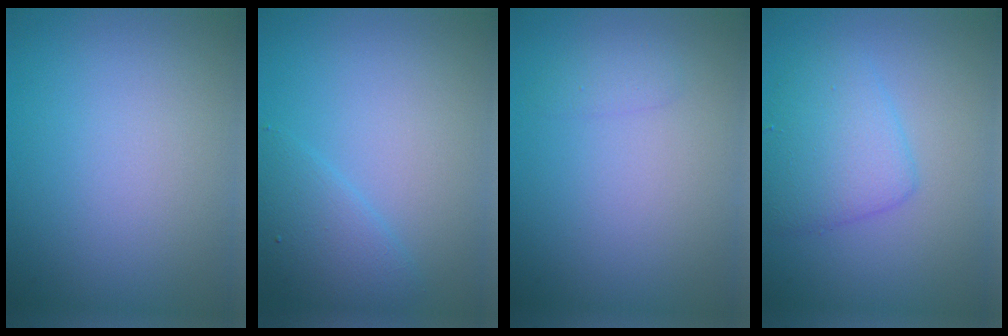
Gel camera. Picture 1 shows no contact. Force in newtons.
{"total": 2.6, "press": 2.6, "slide": 0.1}
{"total": 0.9, "press": 0.9, "slide": 0.1}
{"total": 3.8, "press": 3.8, "slide": 0.2}